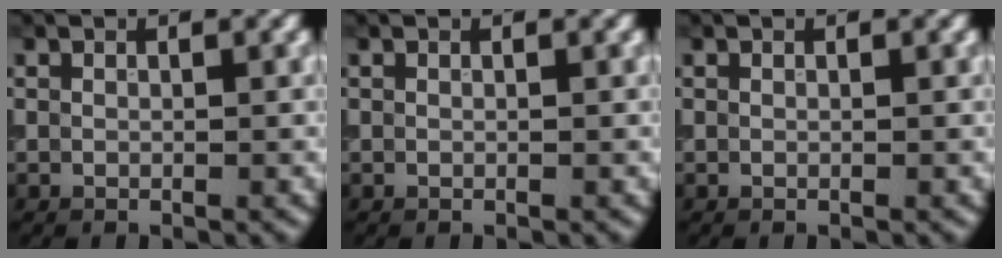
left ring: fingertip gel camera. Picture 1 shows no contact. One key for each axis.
{"total": 0.0}
{"total": 0.0}